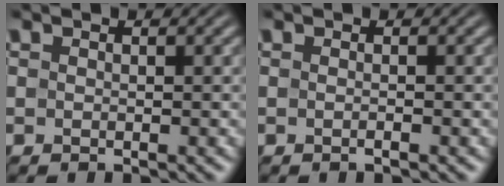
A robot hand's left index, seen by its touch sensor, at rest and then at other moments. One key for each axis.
{"total": 1.0, "fx": -0.2, "fy": 0.4, "fz": 0.9, "tx": -0.010, "ty": -0.005, "tz": -0.009}